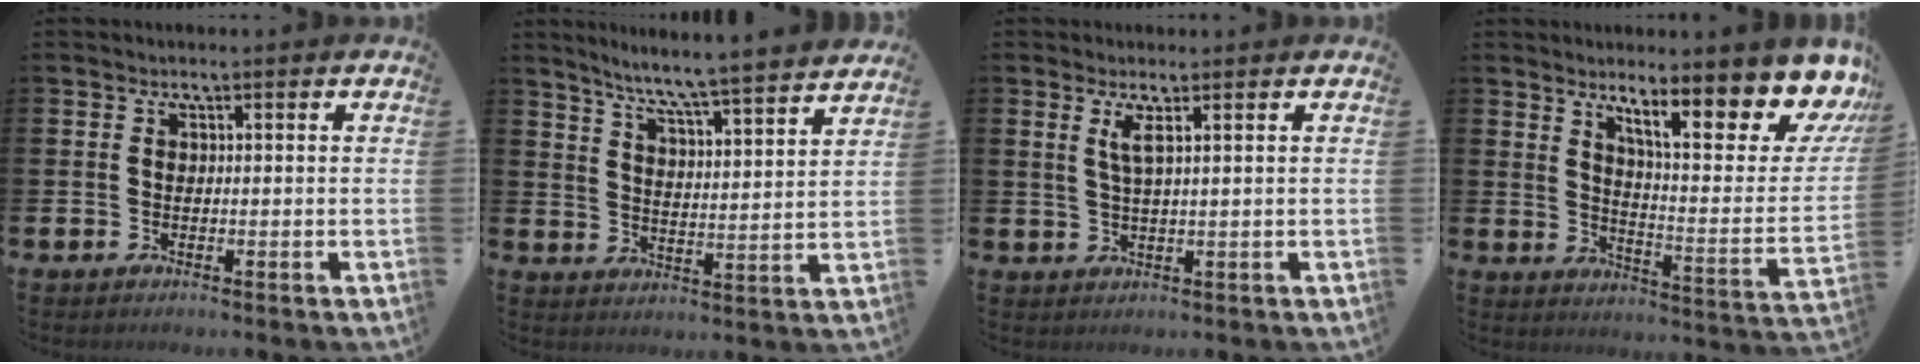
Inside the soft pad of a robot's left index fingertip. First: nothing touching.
{"total": 7.1, "force": [6.7, -0.6, 2.2], "torque": [-0.068, -0.052, 0.114]}
{"total": 2.2, "force": [1.5, -0.2, 1.6], "torque": [-0.033, -0.004, 0.025]}
{"total": 12.4, "force": [9.3, 3.3, 7.5], "torque": [-0.108, -0.082, 0.146]}